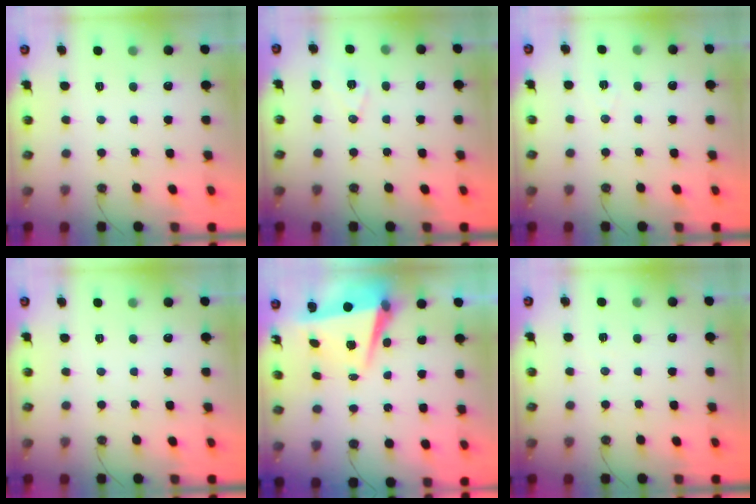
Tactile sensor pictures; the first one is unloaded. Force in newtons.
{"total": 7.2, "press": 6.2, "slide": 3.8}
{"total": 5.6, "press": 3.3, "slide": 4.6}
{"total": 0.0}
{"total": 7.5, "press": 7.2, "slide": 2.2}
{"total": 2.4, "press": 2.2, "slide": 1.1}